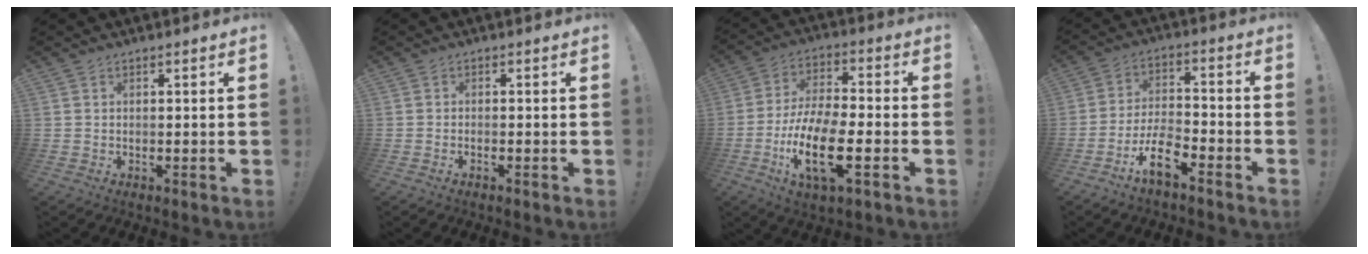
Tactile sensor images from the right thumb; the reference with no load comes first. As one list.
[{"total": 0.8, "force": [-0.7, 0.1, 0.3], "torque": [-0.011, 0.002, -0.011]}, {"total": 17.9, "force": [-6.6, 7.0, 15.1], "torque": [-0.306, 0.018, -0.110]}, {"total": 11.3, "force": [-7.3, 4.7, 7.3], "torque": [-0.137, 0.046, -0.126]}]